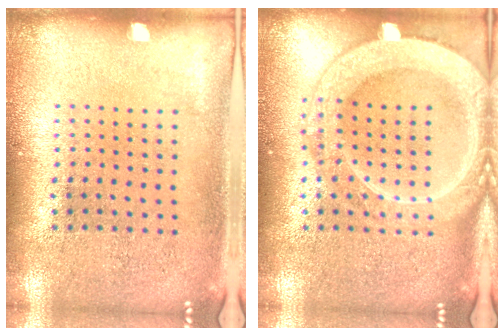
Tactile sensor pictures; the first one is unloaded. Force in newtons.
{"total": 4.0, "press": 4.0, "slide": 0.5}